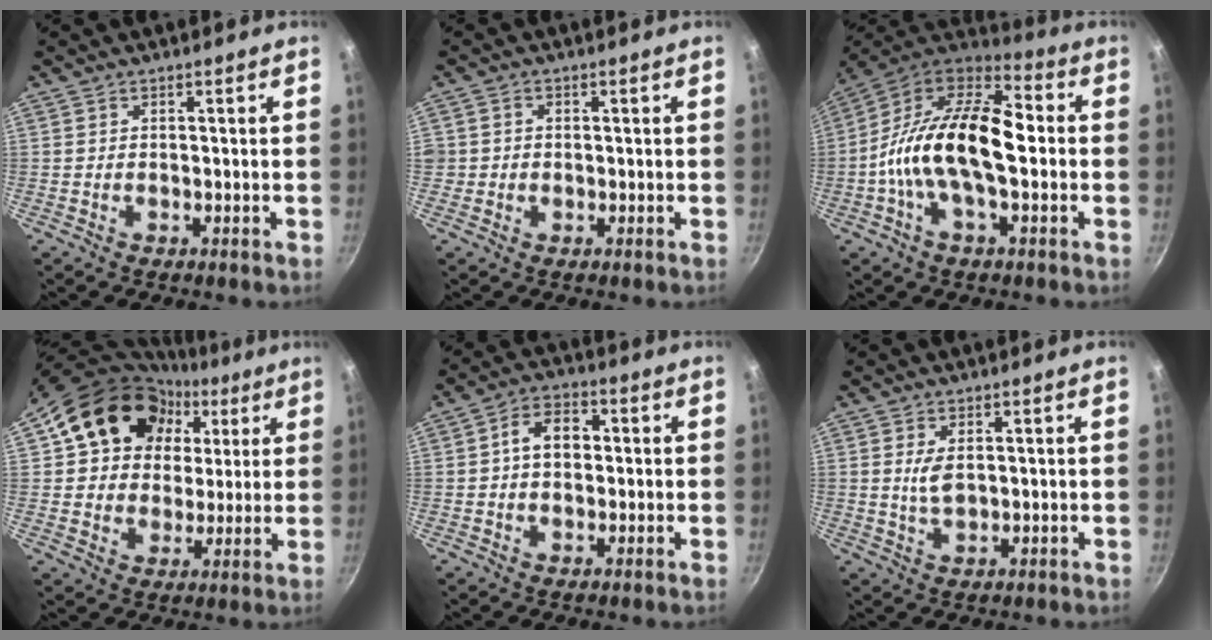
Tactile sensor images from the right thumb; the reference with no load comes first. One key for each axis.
{"total": 1.9, "fx": -0.1, "fy": 1.9, "fz": 0.5, "tx": 0.001, "ty": 0.007, "tz": -0.003}
{"total": 21.1, "fx": -1.4, "fy": 10.6, "fz": 18.1, "tx": -0.311, "ty": 0.042, "tz": -0.048}
{"total": 18.8, "fx": 7.0, "fy": 15.0, "fz": 8.8, "tx": -0.132, "ty": 0.019, "tz": 0.116}
{"total": 7.0, "fx": 0.7, "fy": 4.9, "fz": 4.9, "tx": -0.056, "ty": 0.018, "tz": 0.001}
{"total": 3.6, "fx": 0.8, "fy": 1.9, "fz": 3.0, "tx": -0.053, "ty": -0.009, "tz": 0.019}